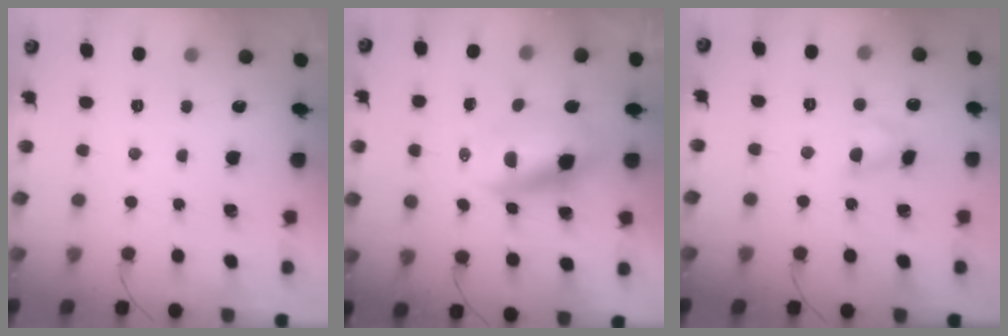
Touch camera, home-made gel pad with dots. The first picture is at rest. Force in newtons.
{"total": 7.4, "press": 7.2, "slide": 1.9}
{"total": 3.5, "press": 3.4, "slide": 1.1}